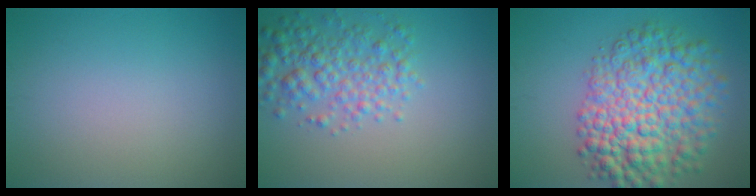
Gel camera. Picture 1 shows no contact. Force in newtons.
{"total": 4.4, "press": 4.4, "slide": 0.1}
{"total": 9.7, "press": 9.6, "slide": 0.3}